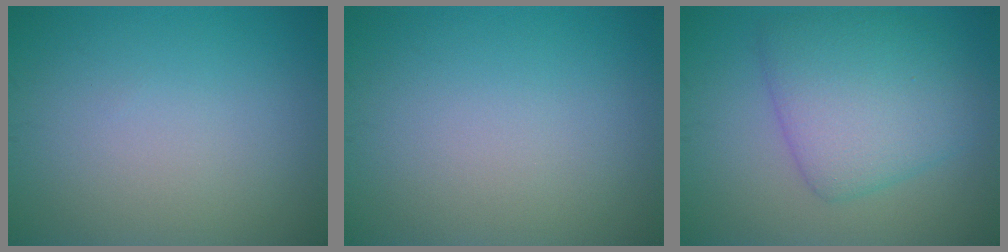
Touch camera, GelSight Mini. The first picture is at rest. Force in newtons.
{"total": 0.0}
{"total": 6.1, "press": 6.1, "slide": 0.2}